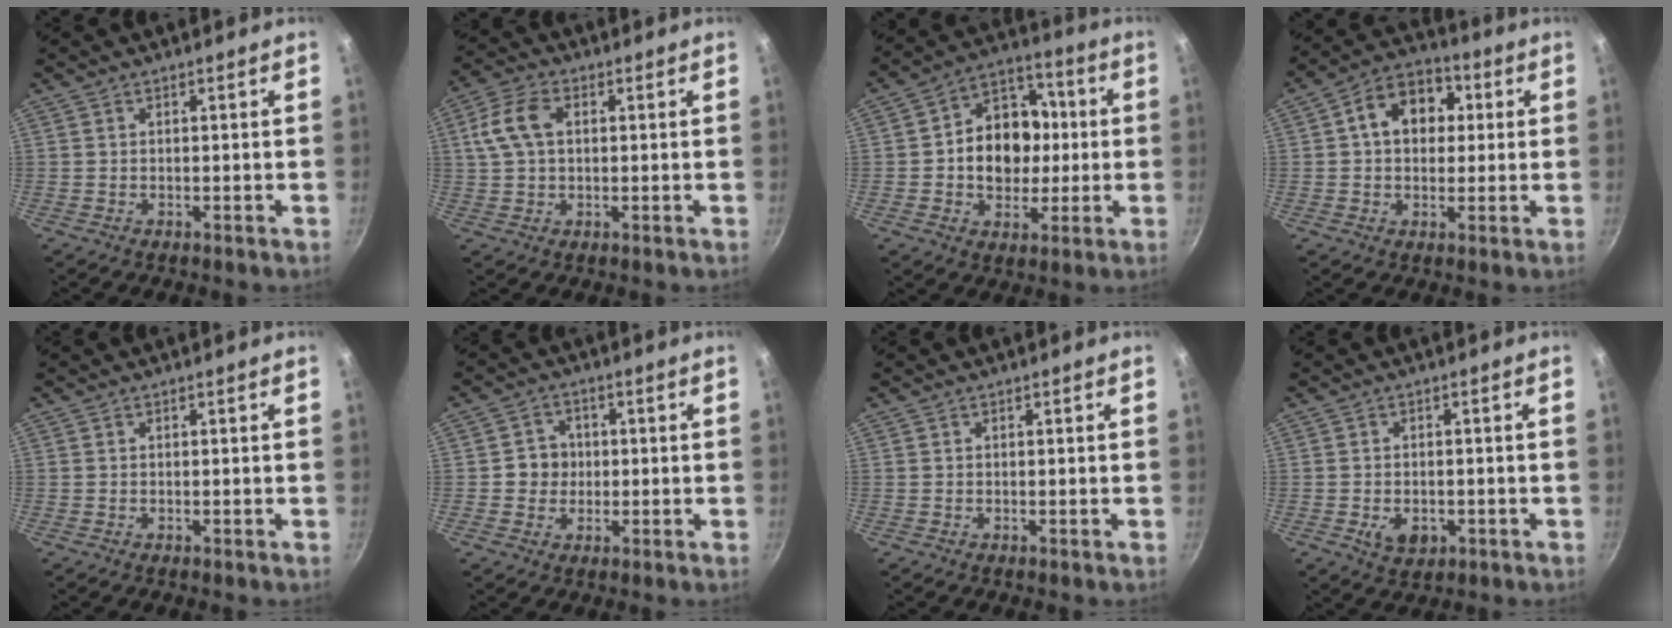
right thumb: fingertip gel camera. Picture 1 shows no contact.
{"total": 8.4, "force": [1.7, 5.5, 6.1], "torque": [-0.117, 0.017, 0.025]}
{"total": 15.1, "force": [-0.1, 12.1, 9.1], "torque": [-0.098, 0.023, -0.010]}
{"total": 11.7, "force": [2.2, 8.8, 7.5], "torque": [-0.078, 0.021, 0.018]}
{"total": 0.0}
{"total": 4.7, "force": [-0.1, 4.4, 1.5], "torque": [0.009, 0.007, -0.008]}
{"total": 0.0}
{"total": 5.0, "force": [-1.6, 3.4, 3.2], "torque": [-0.042, 0.005, -0.014]}